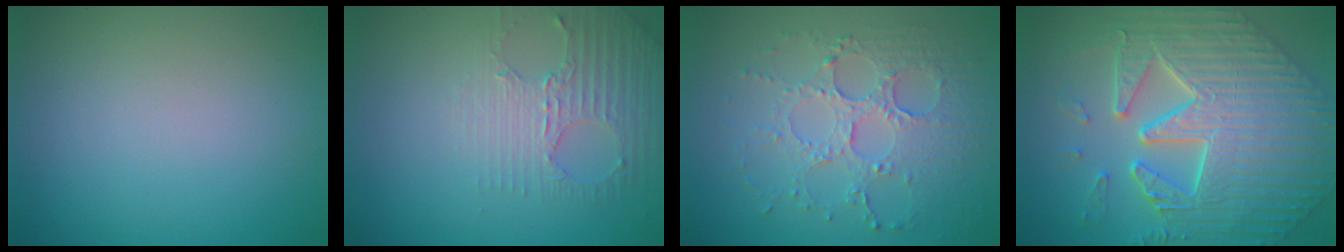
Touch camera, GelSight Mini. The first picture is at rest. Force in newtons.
{"total": 2.8, "press": 2.5, "slide": 1.3}
{"total": 4.2, "press": 3.6, "slide": 2.1}
{"total": 8.9, "press": 7.2, "slide": 5.3}